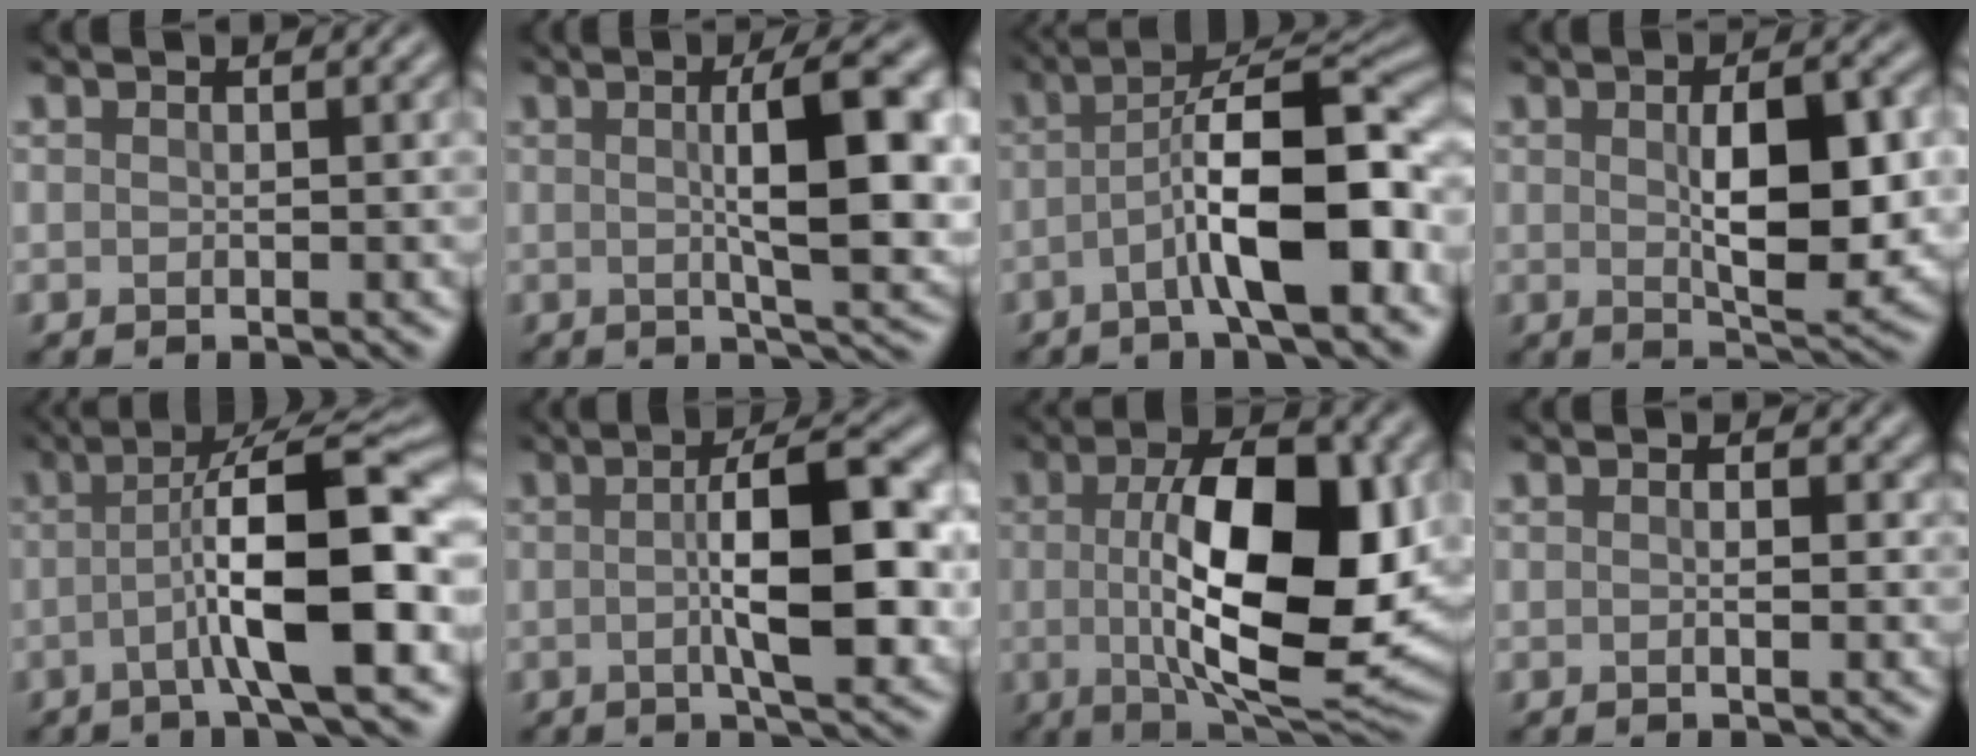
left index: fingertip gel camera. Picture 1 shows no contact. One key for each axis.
{"total": 9.4, "fx": 0.9, "fy": 2.3, "fz": 9.1, "tx": -0.110, "ty": 0.006, "tz": 0.011}
{"total": 8.8, "fx": -2.5, "fy": 2.3, "fz": 8.1, "tx": -0.116, "ty": 0.020, "tz": -0.045}
{"total": 7.7, "fx": 0.3, "fy": 2.9, "fz": 7.1, "tx": -0.111, "ty": -0.004, "tz": 0.010}
{"total": 9.5, "fx": -1.6, "fy": 1.8, "fz": 9.2, "tx": -0.126, "ty": 0.019, "tz": -0.036}
{"total": 8.9, "fx": -0.2, "fy": 2.3, "fz": 8.6, "tx": -0.121, "ty": 0.003, "tz": -0.005}
{"total": 13.7, "fx": 0.2, "fy": 5.5, "fz": 12.6, "tx": -0.188, "ty": -0.003, "tz": 0.002}
{"total": 1.3, "fx": 0.1, "fy": 0.6, "fz": 1.1, "tx": -0.015, "ty": -0.002, "tz": 0.000}